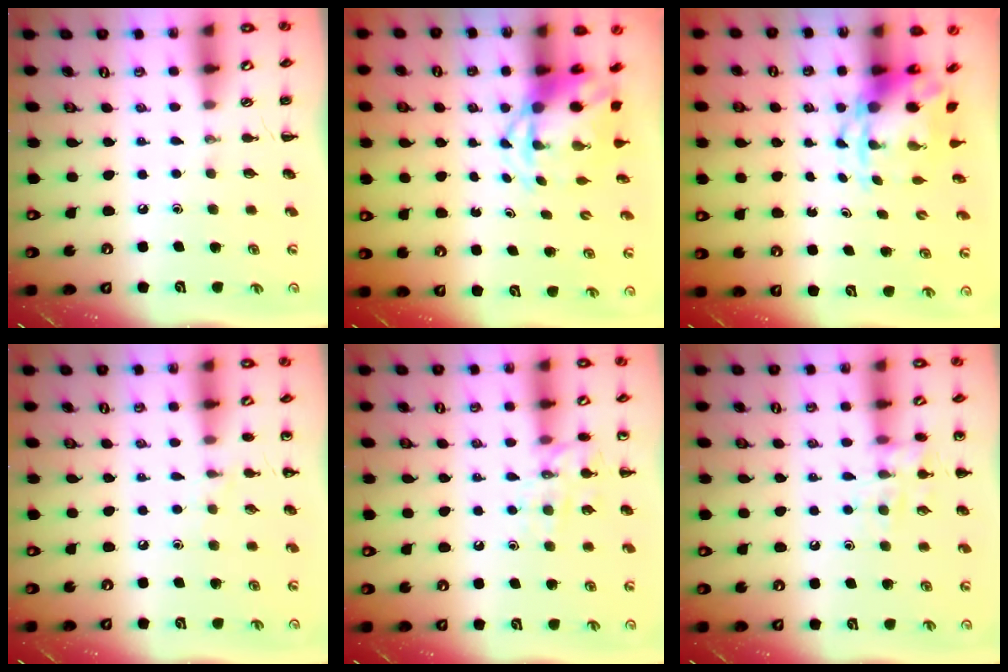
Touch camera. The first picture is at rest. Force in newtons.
{"total": 4.5, "press": 4.4, "slide": 1.1}
{"total": 3.8, "press": 3.7, "slide": 0.8}
{"total": 4.0, "press": 3.7, "slide": 1.5}
{"total": 11.2, "press": 11.2, "slide": 0.8}
{"total": 11.3, "press": 11.2, "slide": 1.6}